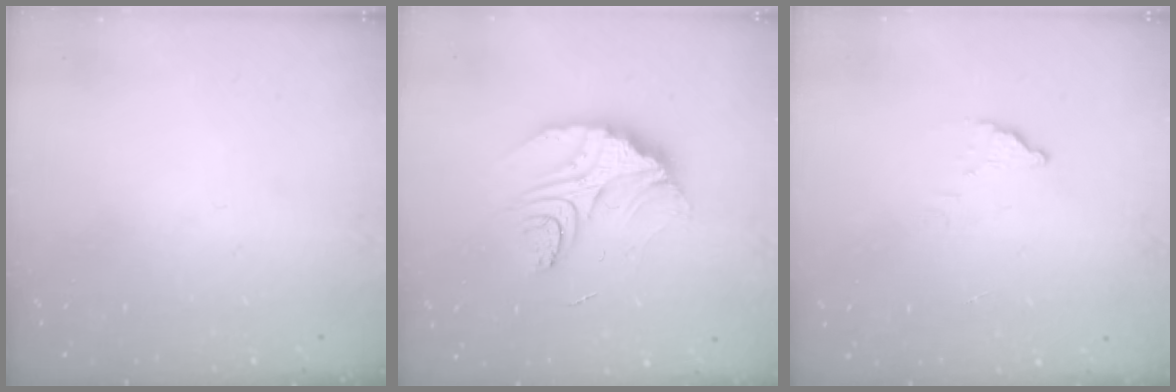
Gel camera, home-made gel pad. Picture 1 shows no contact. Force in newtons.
{"total": 12.0, "press": 12.0, "slide": 0.6}
{"total": 2.8, "press": 2.8, "slide": 0.1}